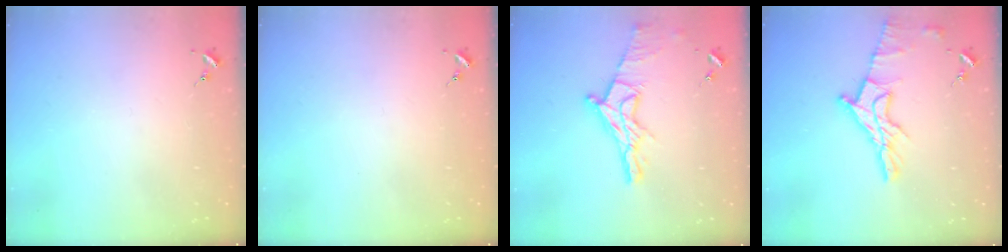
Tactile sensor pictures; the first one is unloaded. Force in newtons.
{"total": 0.0}
{"total": 15.7, "press": 15.7, "slide": 1.0}
{"total": 12.6, "press": 12.6, "slide": 1.2}